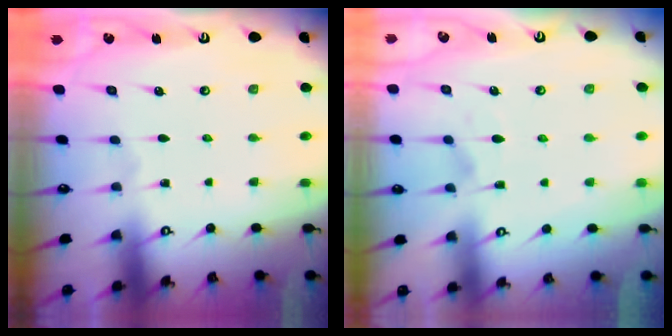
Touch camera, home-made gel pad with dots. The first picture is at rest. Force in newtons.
{"total": 1.4, "press": 0.9, "slide": 1.1}